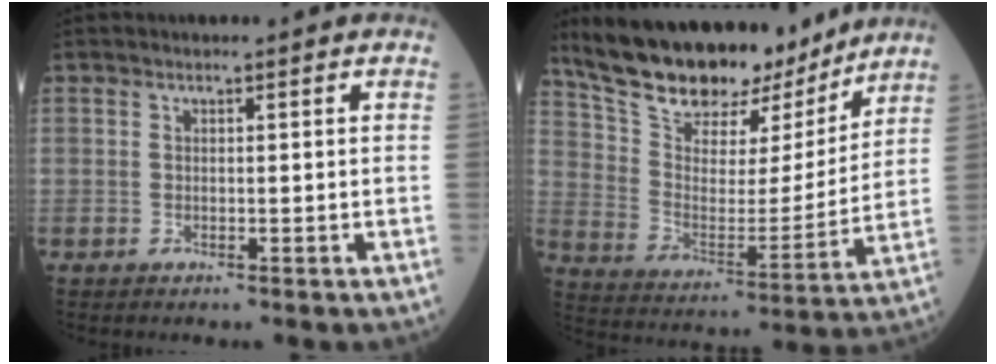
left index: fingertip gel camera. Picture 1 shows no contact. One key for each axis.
{"total": 21.2, "fx": 18.2, "fy": 6.5, "fz": 8.9, "tx": -0.156, "ty": 0.003, "tz": 0.294}